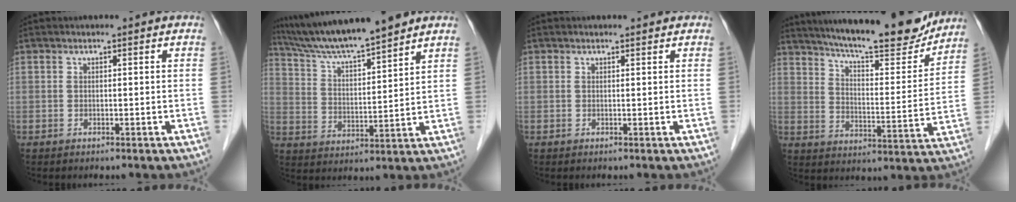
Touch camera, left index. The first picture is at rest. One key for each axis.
{"total": 13.7, "fx": 12.0, "fy": -0.1, "fz": 6.5, "tx": -0.118, "ty": 0.017, "tz": 0.212}
{"total": 1.1, "fx": 1.0, "fy": 0.3, "fz": 0.3, "tx": -0.011, "ty": 0.006, "tz": 0.012}
{"total": 20.9, "fx": 18.5, "fy": 2.9, "fz": 9.3, "tx": -0.149, "ty": -0.015, "tz": 0.258}